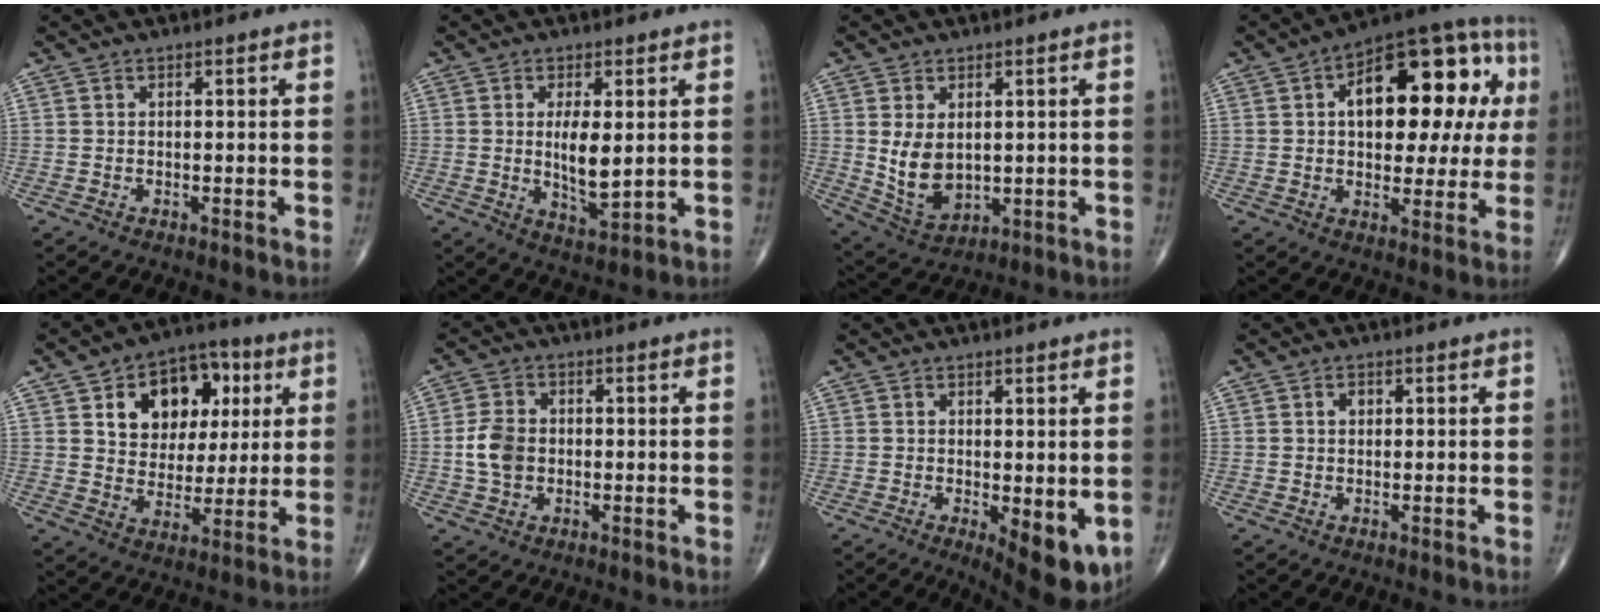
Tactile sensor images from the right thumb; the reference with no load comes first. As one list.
[{"total": 7.1, "force": [0.7, 2.5, 6.6], "torque": [-0.117, -0.020, 0.020]}, {"total": 8.4, "force": [0.9, 5.5, 6.2], "torque": [-0.103, -0.016, 0.039]}, {"total": 22.4, "force": [4.5, 11.4, 18.7], "torque": [-0.220, 0.031, 0.058]}, {"total": 15.8, "force": [5.6, 11.2, 9.7], "torque": [-0.094, 0.000, 0.089]}, {"total": 6.1, "force": [-0.5, 4.6, 4.0], "torque": [-0.072, 0.007, -0.012]}, {"total": 8.3, "force": [-1.6, 3.3, 7.4], "torque": [-0.091, -0.021, -0.014]}, {"total": 1.5, "force": [0.4, 1.1, 0.9], "torque": [-0.009, 0.002, 0.004]}]